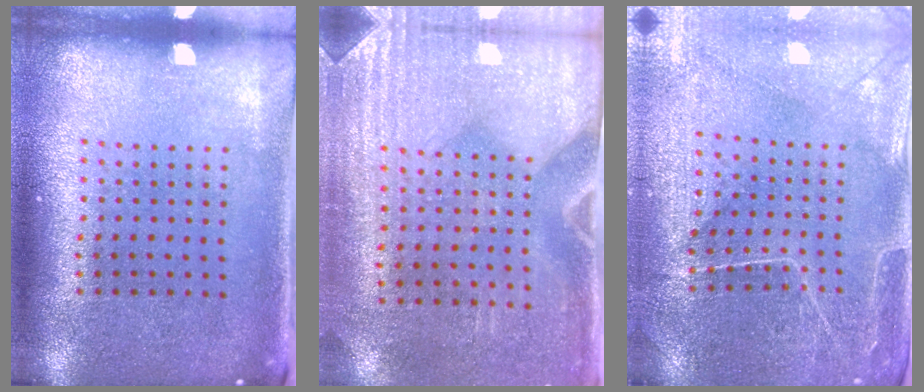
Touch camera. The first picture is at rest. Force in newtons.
{"total": 3.0, "press": 2.6, "slide": 1.5}
{"total": 0.7, "press": 0.5, "slide": 0.4}